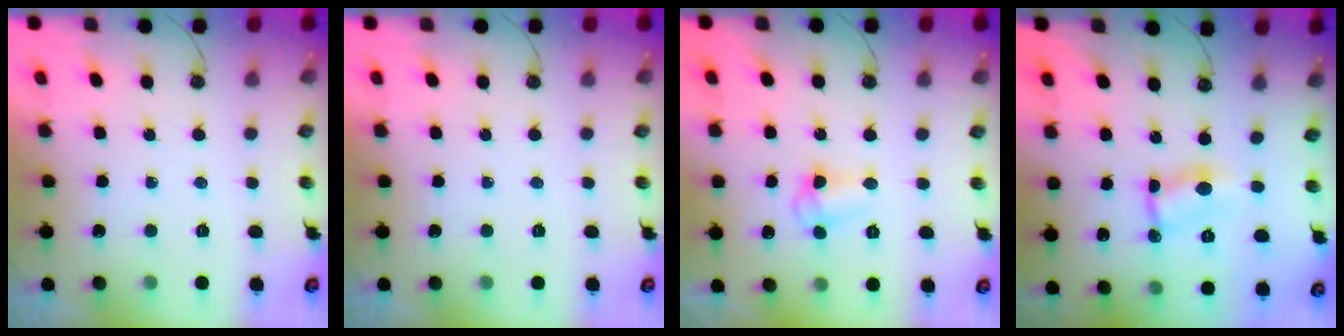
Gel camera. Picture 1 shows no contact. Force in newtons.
{"total": 0.0}
{"total": 4.7, "press": 4.6, "slide": 0.8}
{"total": 2.0, "press": 2.0, "slide": 0.1}